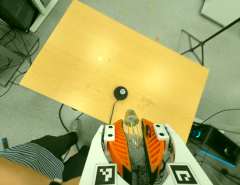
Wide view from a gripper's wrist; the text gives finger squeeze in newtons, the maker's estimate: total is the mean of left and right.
{"total": 21.6, "left": 27.2, "right": 16.1}